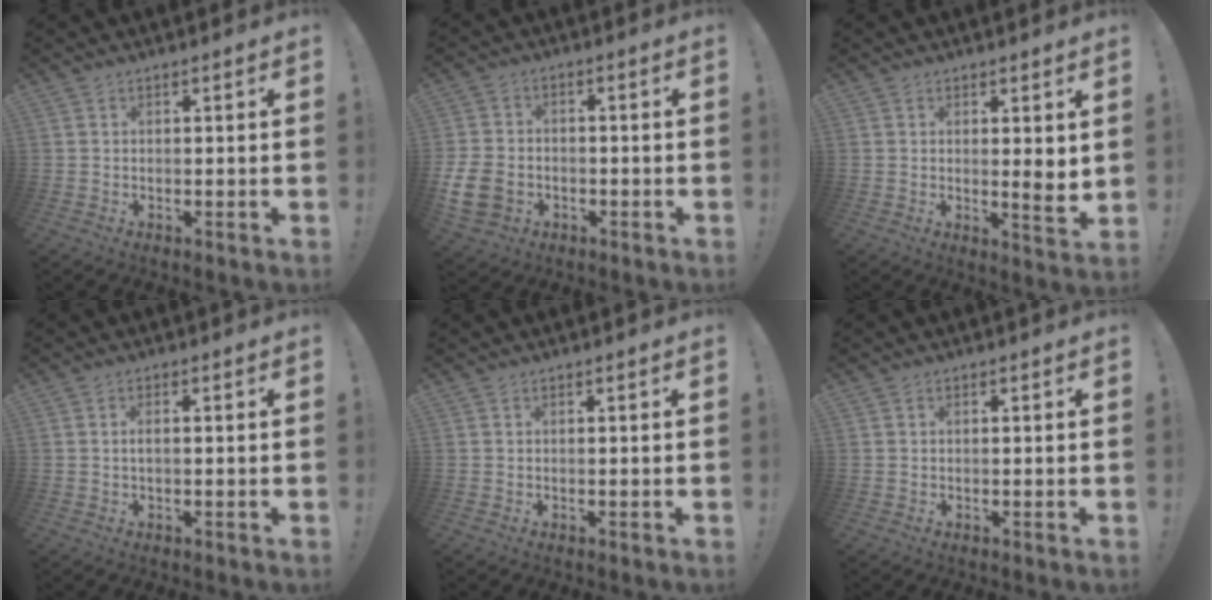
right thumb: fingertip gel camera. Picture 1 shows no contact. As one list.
[{"total": 9.7, "force": [-3.3, 7.7, 4.9], "torque": [-0.096, 0.019, -0.059]}, {"total": 4.0, "force": [1.5, 0.5, 3.7], "torque": [-0.038, -0.023, 0.021]}, {"total": 1.6, "force": [-0.1, 0.3, 1.5], "torque": [-0.022, 0.000, -0.005]}, {"total": 0.0}, {"total": 0.0}]